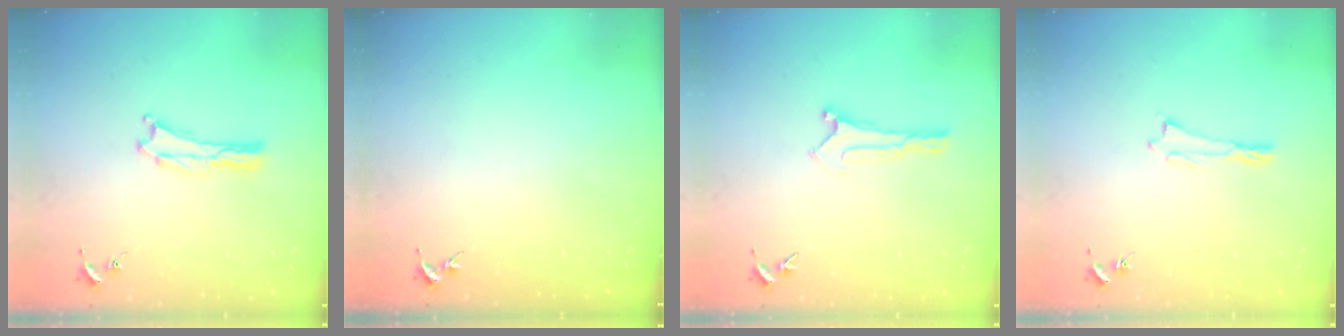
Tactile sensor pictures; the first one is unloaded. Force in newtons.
{"total": 0.0}
{"total": 0.0}
{"total": 0.0}